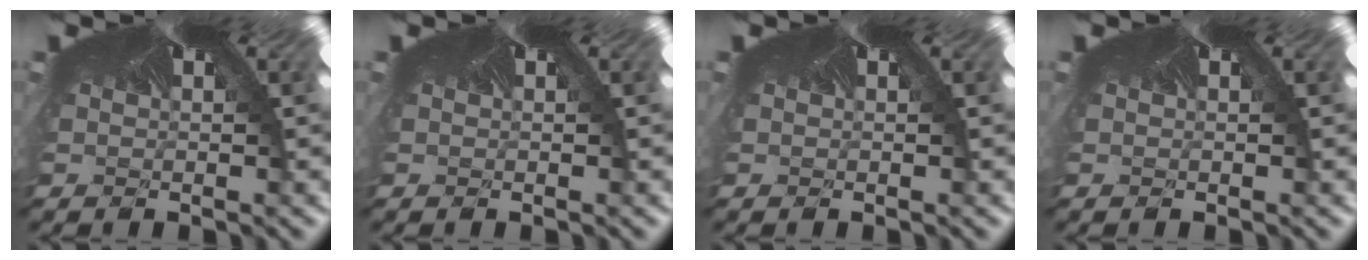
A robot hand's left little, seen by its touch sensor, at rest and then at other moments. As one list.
[{"total": 0.0}, {"total": 0.0}, {"total": 0.0}]